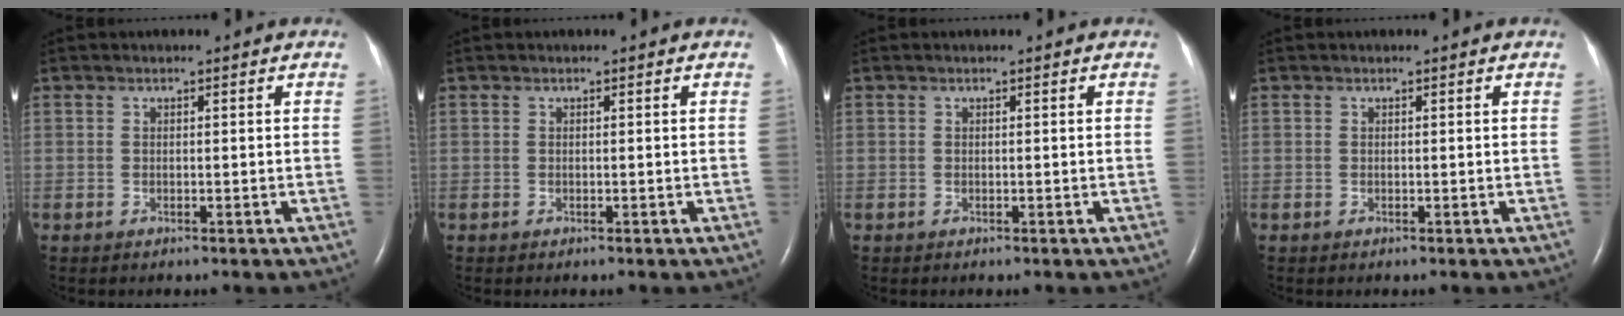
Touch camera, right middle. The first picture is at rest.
{"total": 0.0}
{"total": 0.0}
{"total": 0.0}